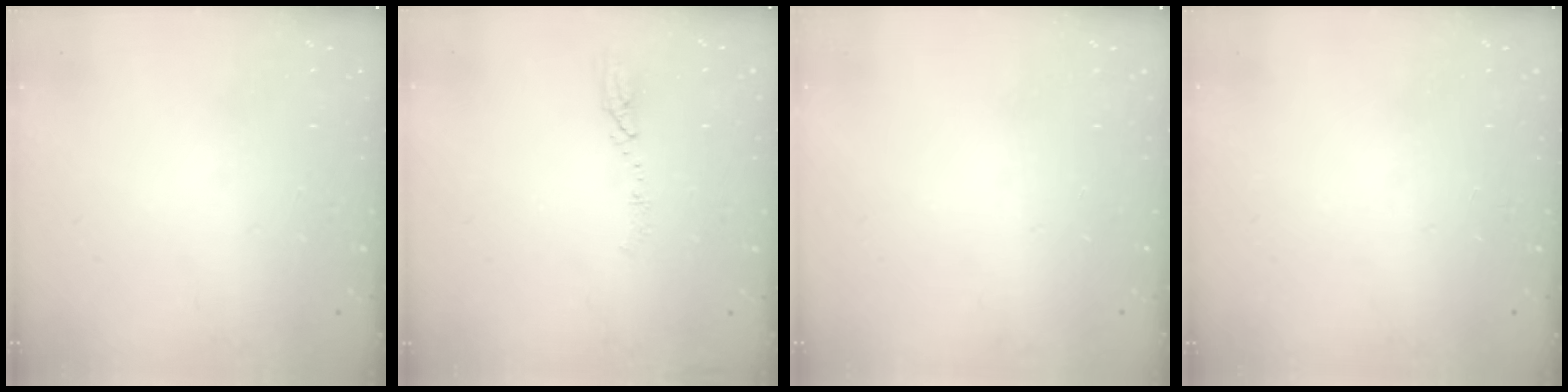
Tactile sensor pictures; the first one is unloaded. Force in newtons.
{"total": 5.3, "press": 5.3, "slide": 0.3}
{"total": 0.0}
{"total": 0.0}